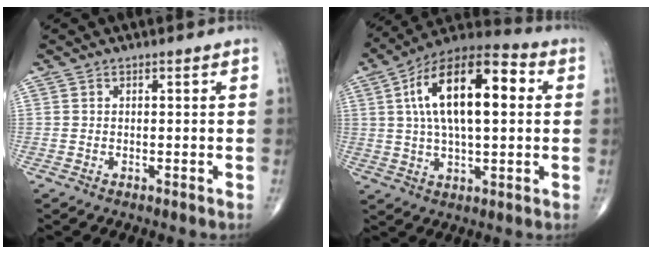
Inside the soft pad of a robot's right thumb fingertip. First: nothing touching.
{"total": 20.0, "force": [3.8, 9.0, 17.5], "torque": [-0.290, 0.026, 0.053]}